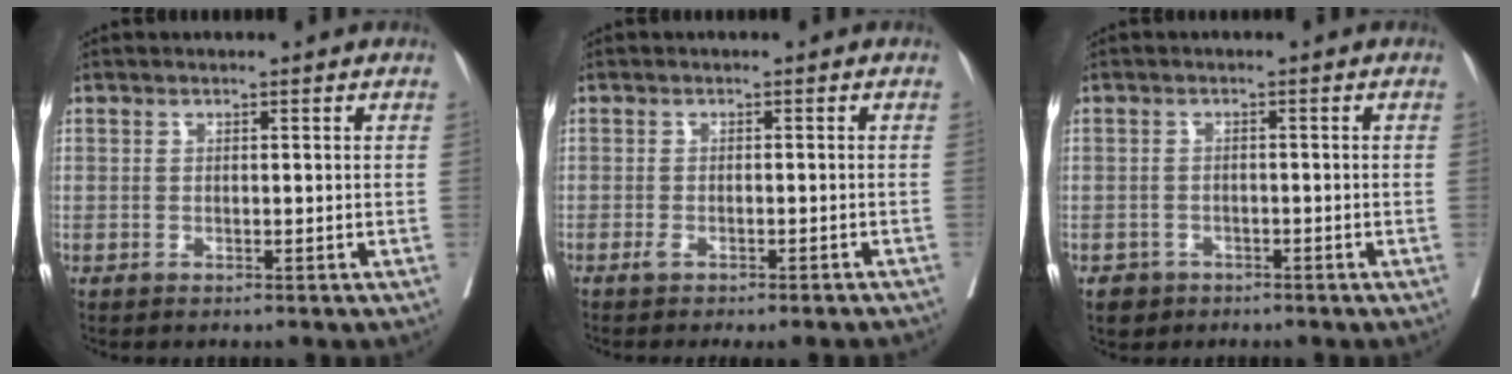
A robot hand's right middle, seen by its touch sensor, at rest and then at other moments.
{"total": 4.3, "force": [-3.8, 0.6, 2.1], "torque": [-0.015, 0.000, -0.050]}
{"total": 3.0, "force": [-1.8, 2.3, 0.3], "torque": [-0.003, 0.006, -0.028]}